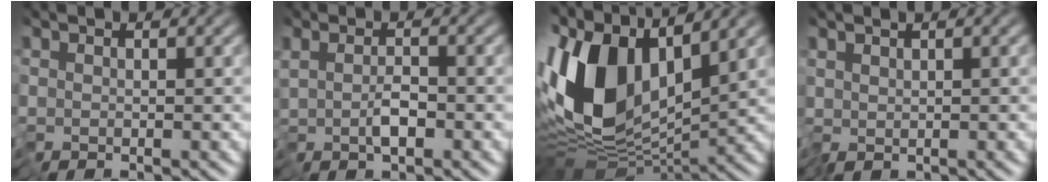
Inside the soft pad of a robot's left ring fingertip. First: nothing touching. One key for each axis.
{"total": 1.5, "fx": -0.9, "fy": 0.3, "fz": 1.2, "tx": -0.028, "ty": -0.008, "tz": -0.015}
{"total": 12.1, "fx": 1.6, "fy": 6.8, "fz": 9.9, "tx": -0.211, "ty": 0.003, "tz": 0.013}
{"total": 0.7, "fx": 0.2, "fy": 0.4, "fz": 0.5, "tx": -0.012, "ty": 0.000, "tz": 0.003}